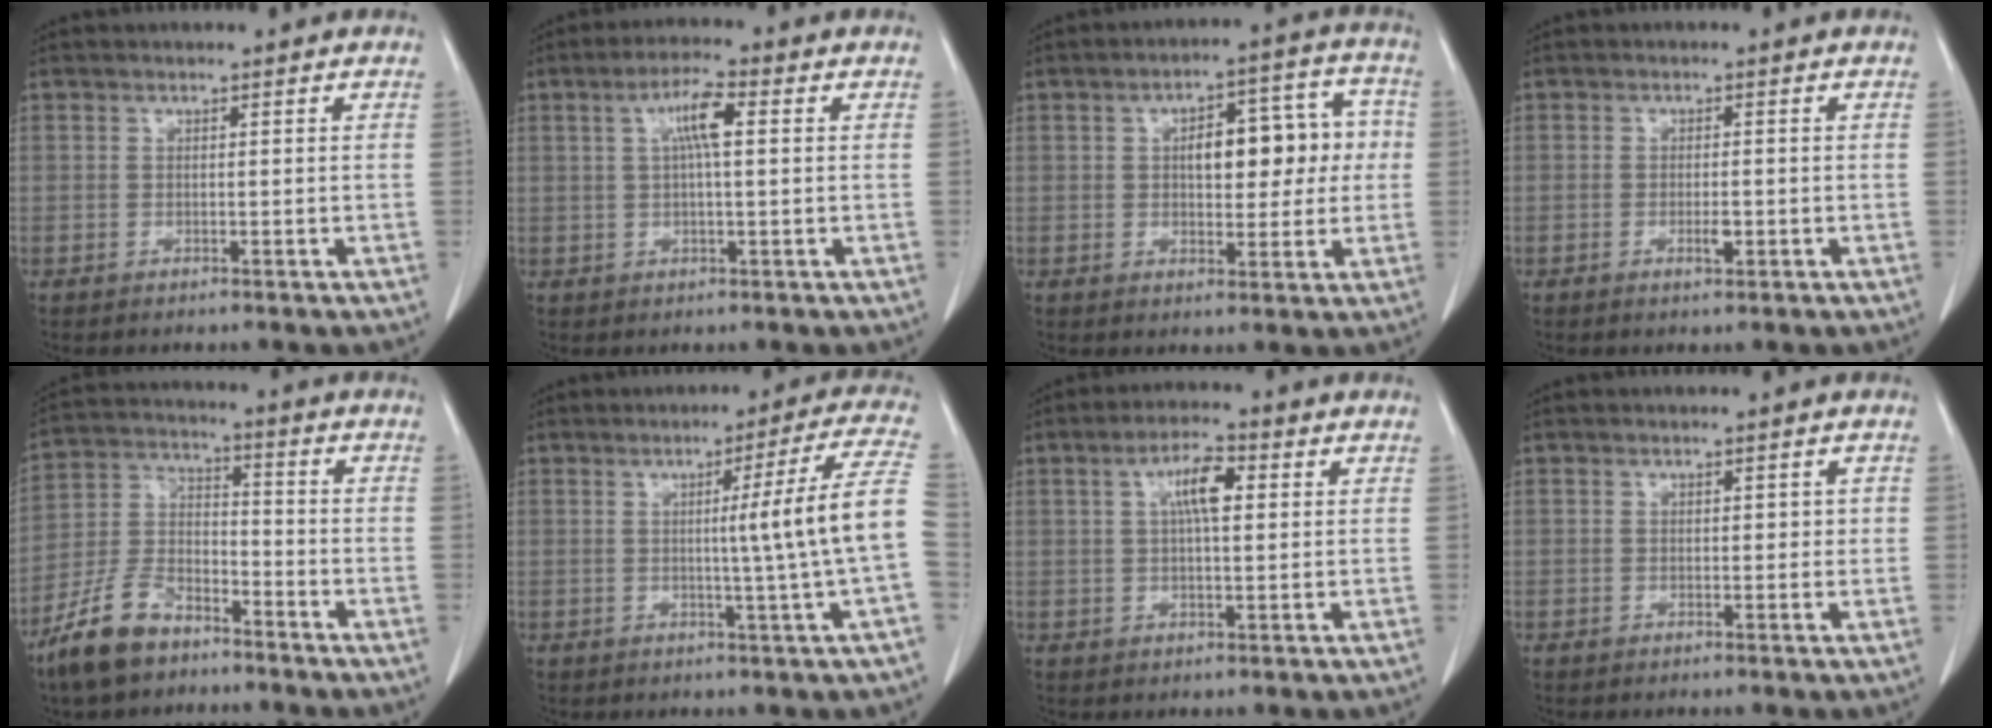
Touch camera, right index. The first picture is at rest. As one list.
[{"total": 5.4, "force": [1.3, 0.7, 5.2], "torque": [-0.097, 0.012, 0.023]}, {"total": 10.6, "force": [1.1, 4.7, 9.4], "torque": [-0.124, 0.038, 0.022]}, {"total": 1.8, "force": [-0.6, 0.5, 1.7], "torque": [-0.030, -0.001, -0.009]}, {"total": 10.8, "force": [-7.9, 4.9, 5.5], "torque": [-0.126, -0.003, -0.157]}, {"total": 11.1, "force": [-0.5, -2.6, 10.8], "torque": [-0.140, 0.003, -0.004]}, {"total": 5.8, "force": [1.6, 1.5, 5.4], "torque": [-0.098, 0.012, 0.027]}, {"total": 1.5, "force": [0.2, 0.8, 1.2], "torque": [-0.012, 0.003, 0.002]}]